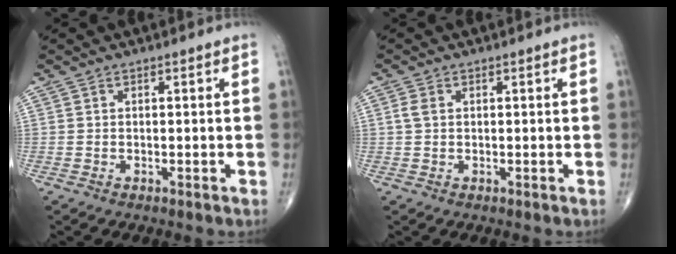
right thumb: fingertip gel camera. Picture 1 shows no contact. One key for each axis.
{"total": 1.8, "fx": 0.4, "fy": 1.2, "fz": 1.3, "tx": -0.032, "ty": 0.005, "tz": 0.008}